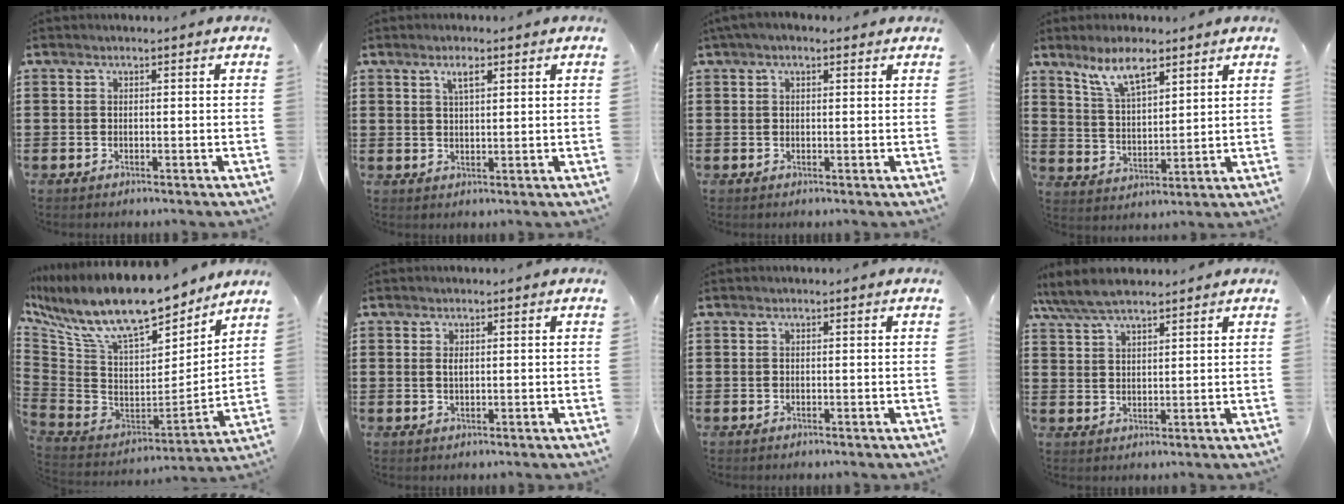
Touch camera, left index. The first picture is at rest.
{"total": 2.6, "force": [1.5, 0.7, 2.0], "torque": [-0.042, 0.004, 0.026]}
{"total": 1.7, "force": [0.9, 0.8, 1.2], "torque": [-0.026, 0.007, 0.015]}
{"total": 7.8, "force": [5.8, 2.4, 4.6], "torque": [-0.098, -0.011, 0.104]}
{"total": 13.7, "force": [10.4, 3.8, 8.1], "torque": [-0.184, -0.069, 0.182]}
{"total": 1.1, "force": [0.2, 0.5, 1.0], "torque": [-0.021, 0.003, 0.003]}
{"total": 0.0}
{"total": 5.9, "force": [4.9, 1.7, 2.8], "torque": [-0.069, -0.006, 0.092]}